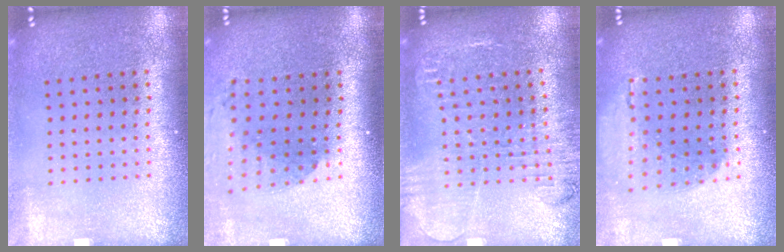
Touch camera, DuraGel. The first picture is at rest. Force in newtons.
{"total": 1.6, "press": 1.3, "slide": 0.9}
{"total": 2.0, "press": 2.0, "slide": 0.1}
{"total": 1.1, "press": 1.1, "slide": 0.2}